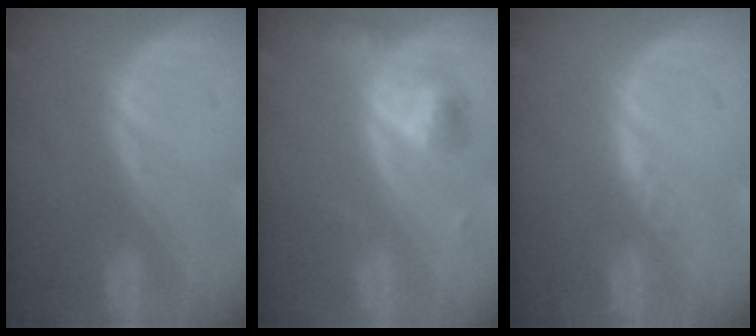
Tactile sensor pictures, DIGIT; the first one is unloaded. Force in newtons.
{"total": 5.1, "press": 4.8, "slide": 1.9}
{"total": 1.0, "press": 0.8, "slide": 0.6}